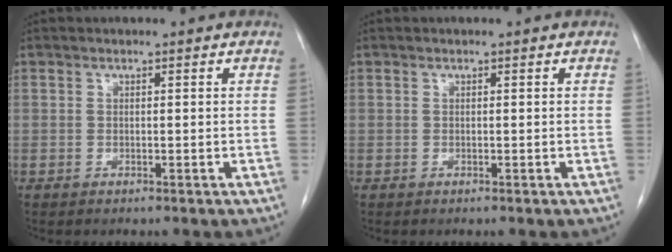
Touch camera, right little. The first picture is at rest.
{"total": 0.0}